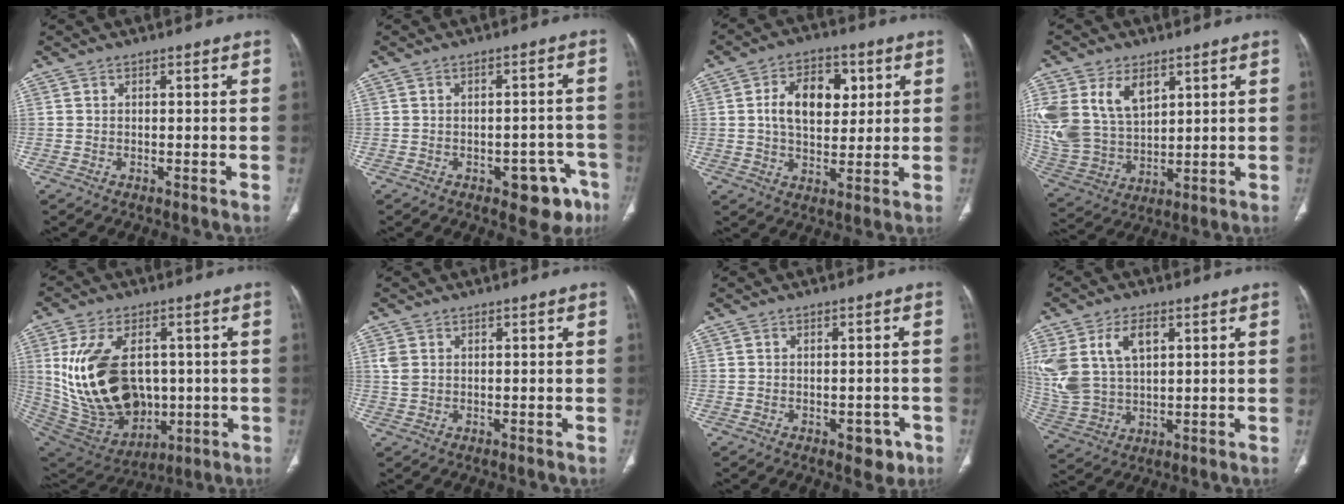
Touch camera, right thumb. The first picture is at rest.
{"total": 8.0, "force": [-4.3, 4.3, 5.1], "torque": [-0.029, 0.030, -0.047]}
{"total": 11.5, "force": [2.7, 7.3, 8.5], "torque": [-0.108, 0.000, 0.045]}
{"total": 18.5, "force": [7.3, 12.5, 11.6], "torque": [-0.248, -0.009, 0.160]}
{"total": 22.7, "force": [1.7, 15.0, 16.9], "torque": [-0.309, -0.011, 0.067]}
{"total": 2.4, "force": [0.8, 1.8, 1.4], "torque": [-0.033, 0.002, 0.023]}
{"total": 3.8, "force": [-1.8, 2.4, 2.4], "torque": [-0.007, 0.006, -0.018]}
{"total": 14.2, "force": [4.9, 8.8, 10.0], "torque": [-0.216, -0.007, 0.112]}